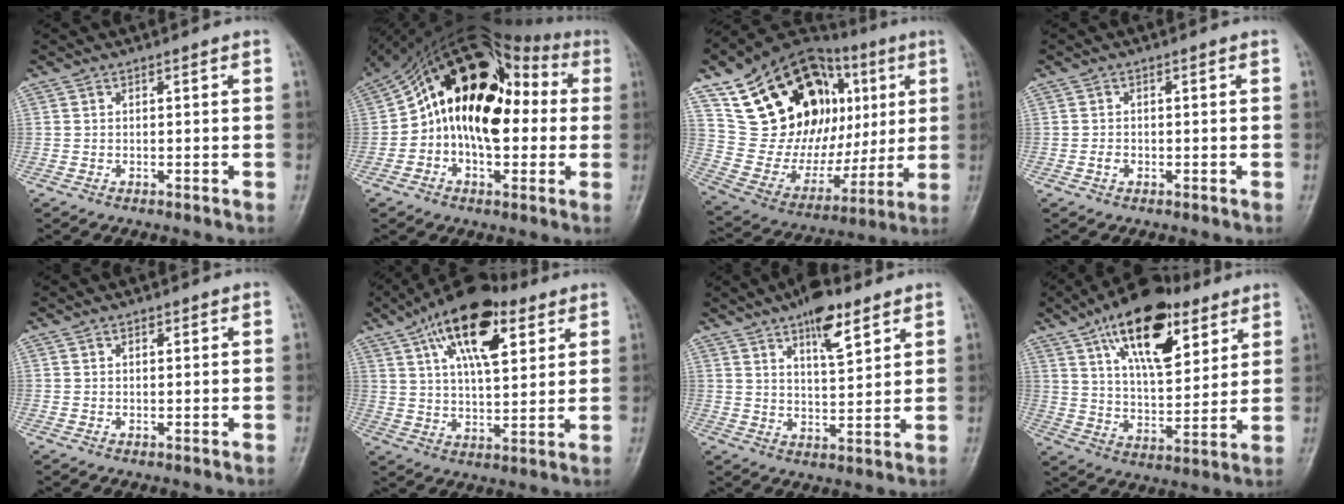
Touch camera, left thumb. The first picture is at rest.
{"total": 20.6, "force": [1.2, 13.0, 16.0], "torque": [-0.225, 0.051, 0.008]}
{"total": 31.0, "force": [9.4, 19.5, 22.3], "torque": [-0.316, 0.022, 0.173]}
{"total": 1.7, "force": [-0.7, 1.2, 0.9], "torque": [-0.013, 0.008, -0.014]}
{"total": 1.0, "force": [0.4, 0.8, 0.6], "torque": [-0.003, 0.001, 0.004]}
{"total": 17.6, "force": [8.5, 8.0, 13.2], "torque": [-0.193, -0.016, 0.138]}
{"total": 9.3, "force": [5.6, 3.4, 6.5], "torque": [-0.085, -0.031, 0.090]}
{"total": 19.5, "force": [10.1, 9.2, 13.9], "torque": [-0.186, -0.034, 0.170]}